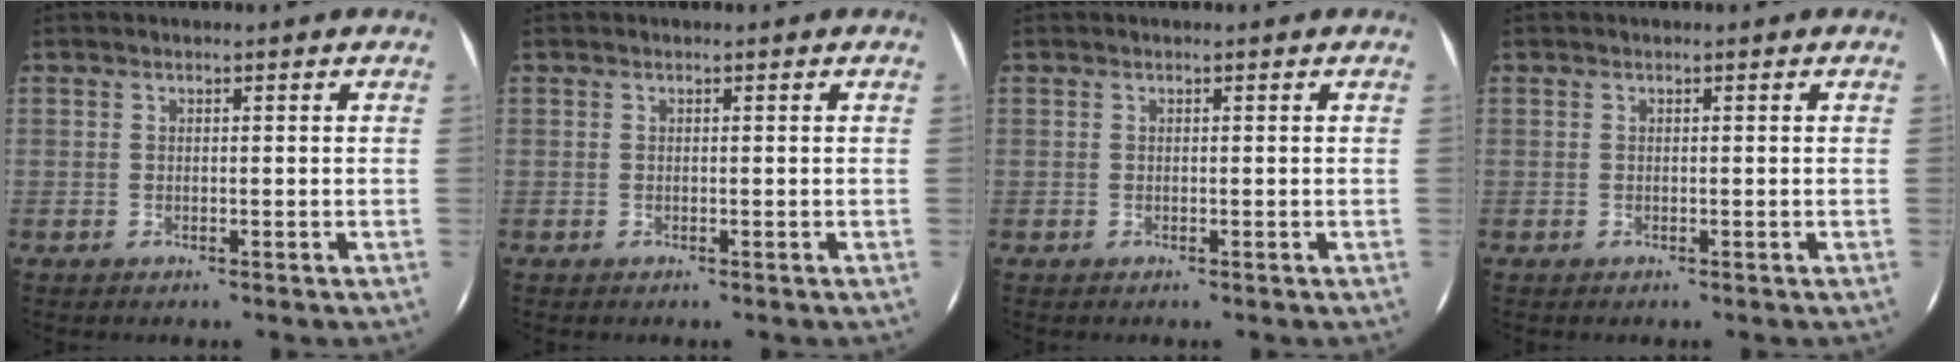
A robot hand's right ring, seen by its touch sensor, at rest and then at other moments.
{"total": 0.0}
{"total": 0.0}
{"total": 0.0}